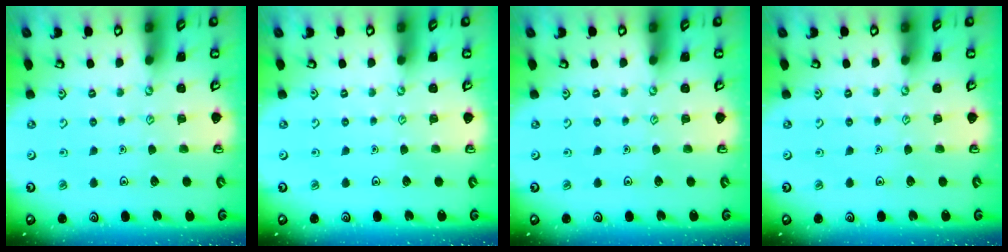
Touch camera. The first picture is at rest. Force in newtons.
{"total": 0.0}
{"total": 0.0}
{"total": 0.0}